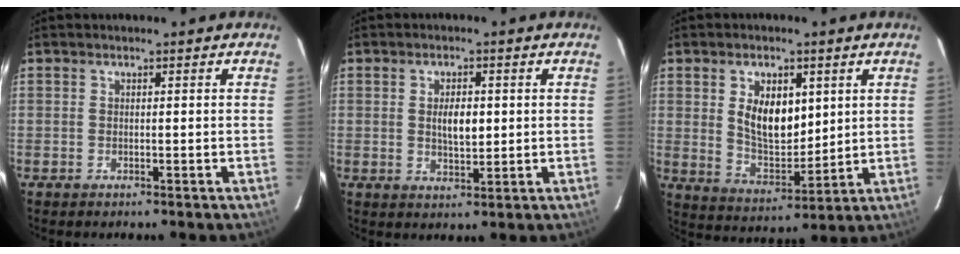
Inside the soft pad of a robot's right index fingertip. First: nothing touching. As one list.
[{"total": 4.7, "force": [0.5, 2.3, 4.0], "torque": [-0.070, 0.000, 0.011]}, {"total": 10.4, "force": [3.1, 5.8, 8.1], "torque": [-0.146, -0.001, 0.069]}]